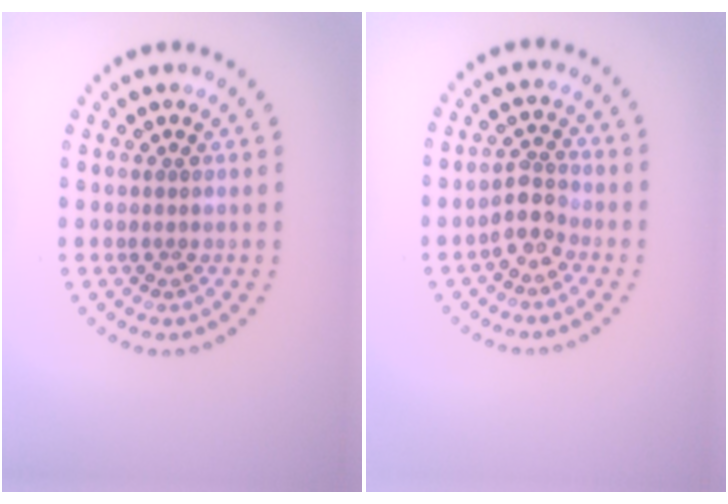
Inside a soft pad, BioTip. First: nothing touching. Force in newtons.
{"total": 2.5, "press": 2.2, "slide": 1.1}